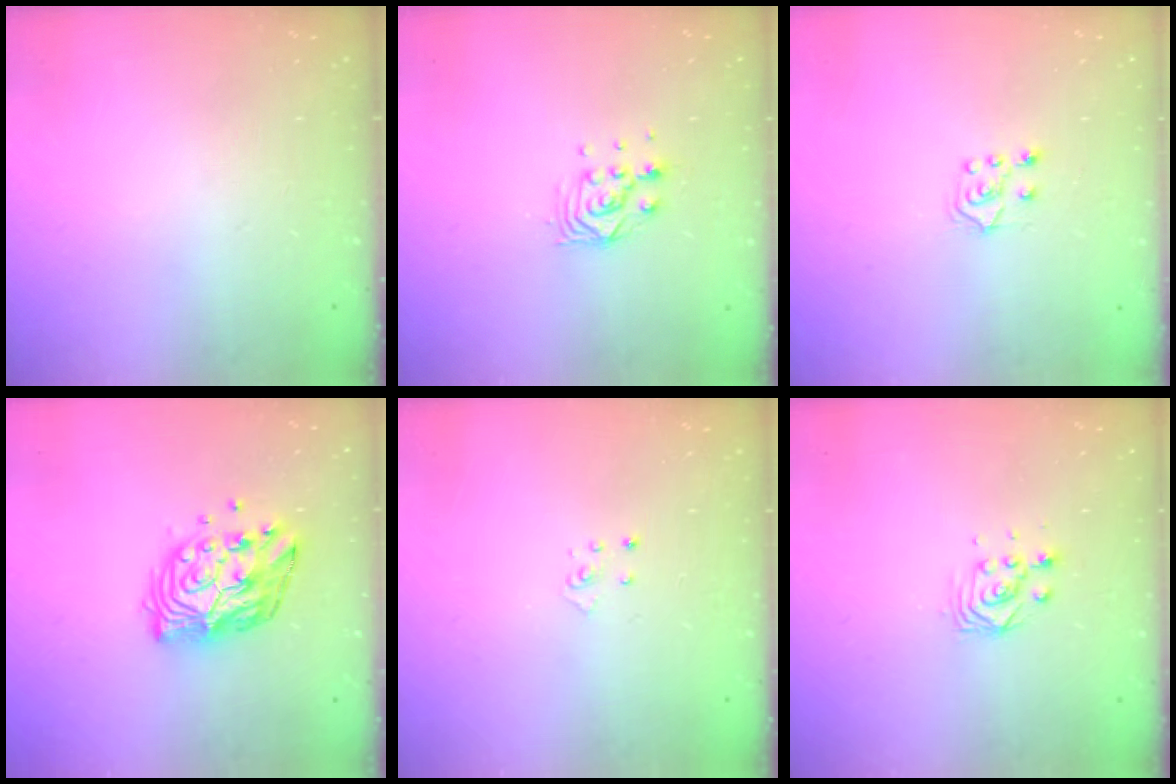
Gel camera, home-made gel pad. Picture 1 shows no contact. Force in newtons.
{"total": 7.4, "press": 7.3, "slide": 0.6}
{"total": 6.0, "press": 6.0, "slide": 0.4}
{"total": 11.7, "press": 11.7, "slide": 1.1}
{"total": 2.8, "press": 2.8, "slide": 0.3}
{"total": 3.0, "press": 3.0, "slide": 0.2}